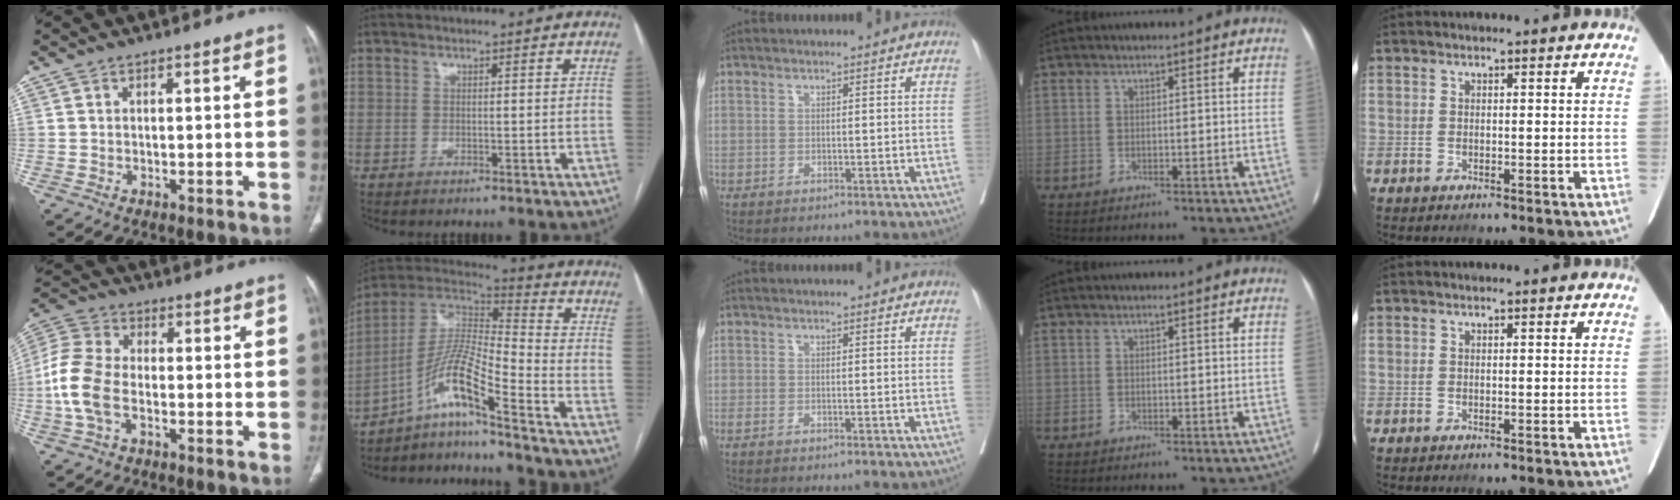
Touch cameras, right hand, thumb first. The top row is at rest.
{"thumb": {"total": 10.9, "force": [-2.3, 6.7, 8.3], "torque": [-0.189, 0.019, -0.053]}, "index": {"total": 10.4, "force": [-7.0, -0.5, 7.6], "torque": [-0.157, 0.014, -0.134]}, "middle": {"total": 1.7, "force": [-1.4, -0.1, 0.8], "torque": [-0.017, -0.002, -0.021]}}